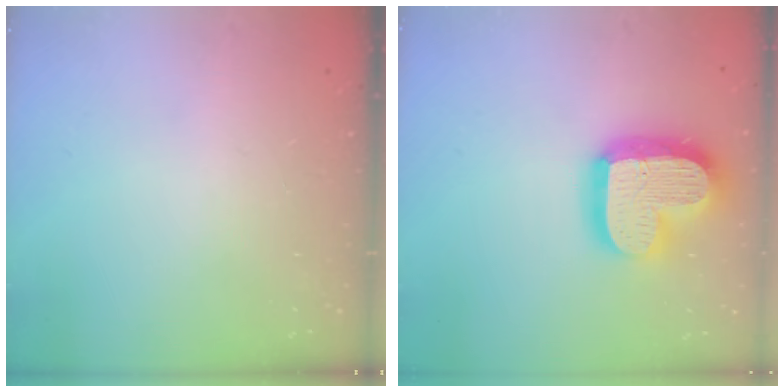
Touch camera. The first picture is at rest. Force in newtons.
{"total": 21.5, "press": 21.4, "slide": 1.8}